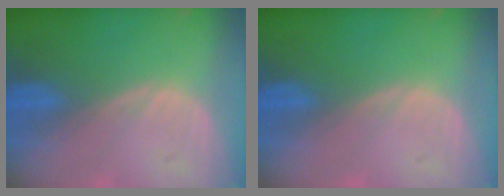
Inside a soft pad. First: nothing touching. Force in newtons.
{"total": 0.0}